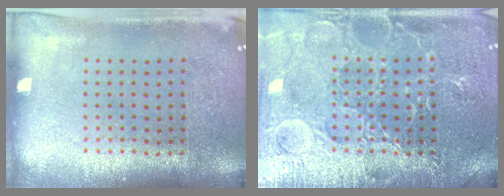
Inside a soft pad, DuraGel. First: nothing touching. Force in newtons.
{"total": 6.5, "press": 6.4, "slide": 0.9}